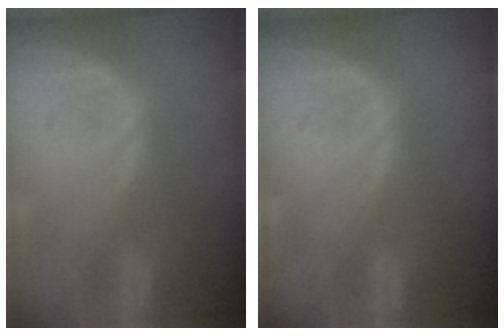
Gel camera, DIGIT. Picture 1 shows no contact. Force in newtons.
{"total": 0.0}